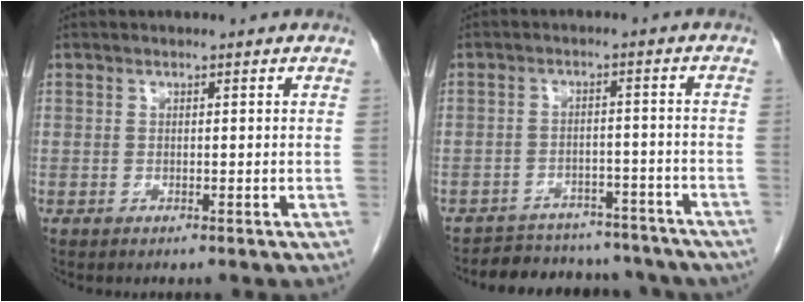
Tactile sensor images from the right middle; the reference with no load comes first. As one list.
[{"total": 13.7, "force": [-12.2, 5.5, 2.8], "torque": [-0.035, 0.021, -0.142]}]